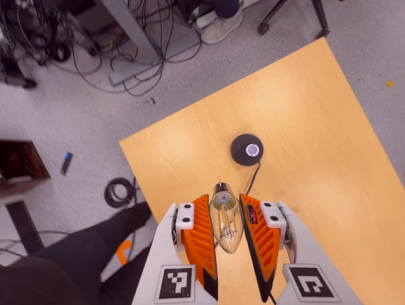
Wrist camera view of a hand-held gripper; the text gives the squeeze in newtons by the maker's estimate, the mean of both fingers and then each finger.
{"total": 12.0, "left": 11.5, "right": 12.6}